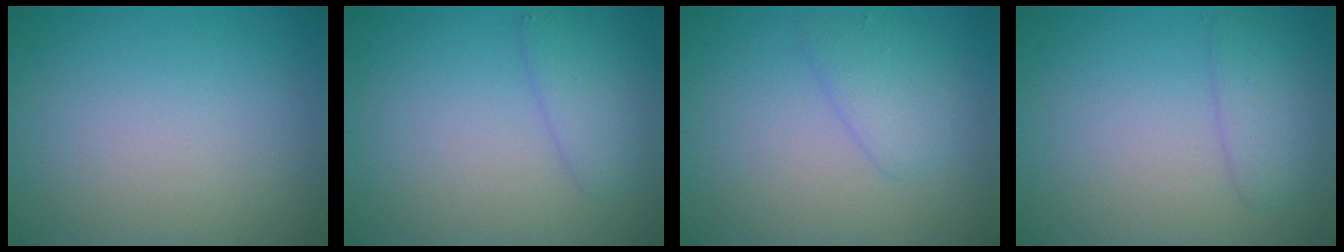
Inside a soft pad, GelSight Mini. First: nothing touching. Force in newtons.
{"total": 2.3, "press": 2.3, "slide": 0.1}
{"total": 2.2, "press": 2.2, "slide": 0.1}
{"total": 2.3, "press": 2.3, "slide": 0.1}